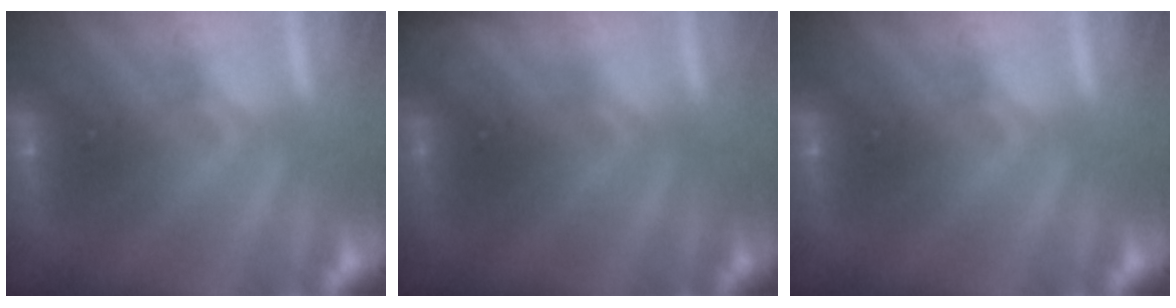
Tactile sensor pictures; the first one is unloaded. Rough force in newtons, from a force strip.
{"total": 2.0}
{"total": 0.0}